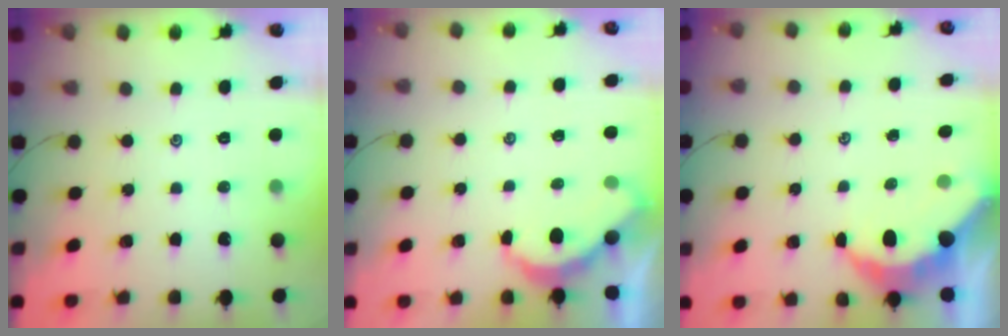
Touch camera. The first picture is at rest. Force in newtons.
{"total": 2.6, "press": 2.6, "slide": 0.3}
{"total": 6.1, "press": 6.1, "slide": 0.1}